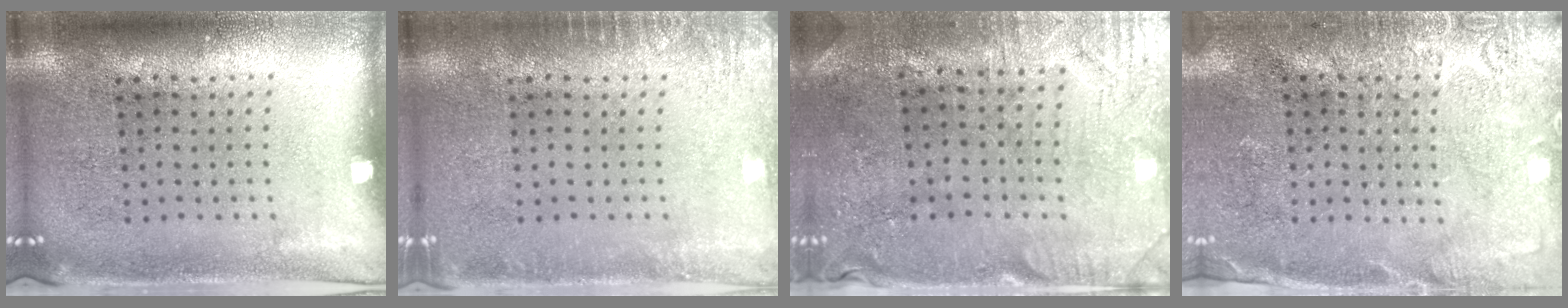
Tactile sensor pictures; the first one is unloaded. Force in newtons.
{"total": 1.6, "press": 1.6, "slide": 0.2}
{"total": 0.8, "press": 0.6, "slide": 0.5}
{"total": 2.7, "press": 2.6, "slide": 0.6}